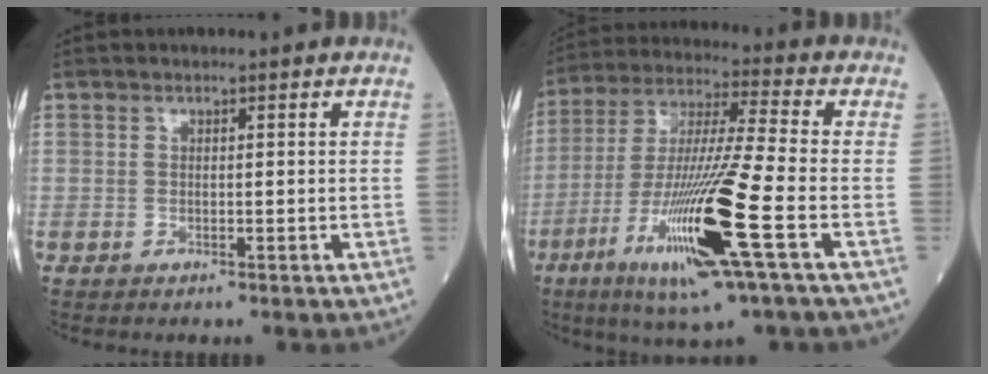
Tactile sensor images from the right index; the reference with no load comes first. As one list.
[{"total": 18.4, "force": [-7.0, -0.2, 17.0], "torque": [-0.356, -0.033, -0.133]}]